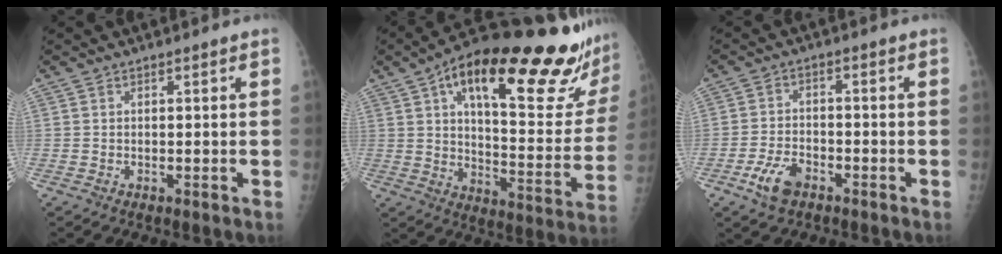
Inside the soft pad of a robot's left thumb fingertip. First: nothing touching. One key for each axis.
{"total": 29.8, "fx": 18.5, "fy": 8.0, "fz": 21.9, "tx": -0.288, "ty": -0.051, "tz": 0.267}
{"total": 5.9, "fx": -3.4, "fy": 3.3, "fz": 3.5, "tx": -0.069, "ty": 0.015, "tz": -0.062}